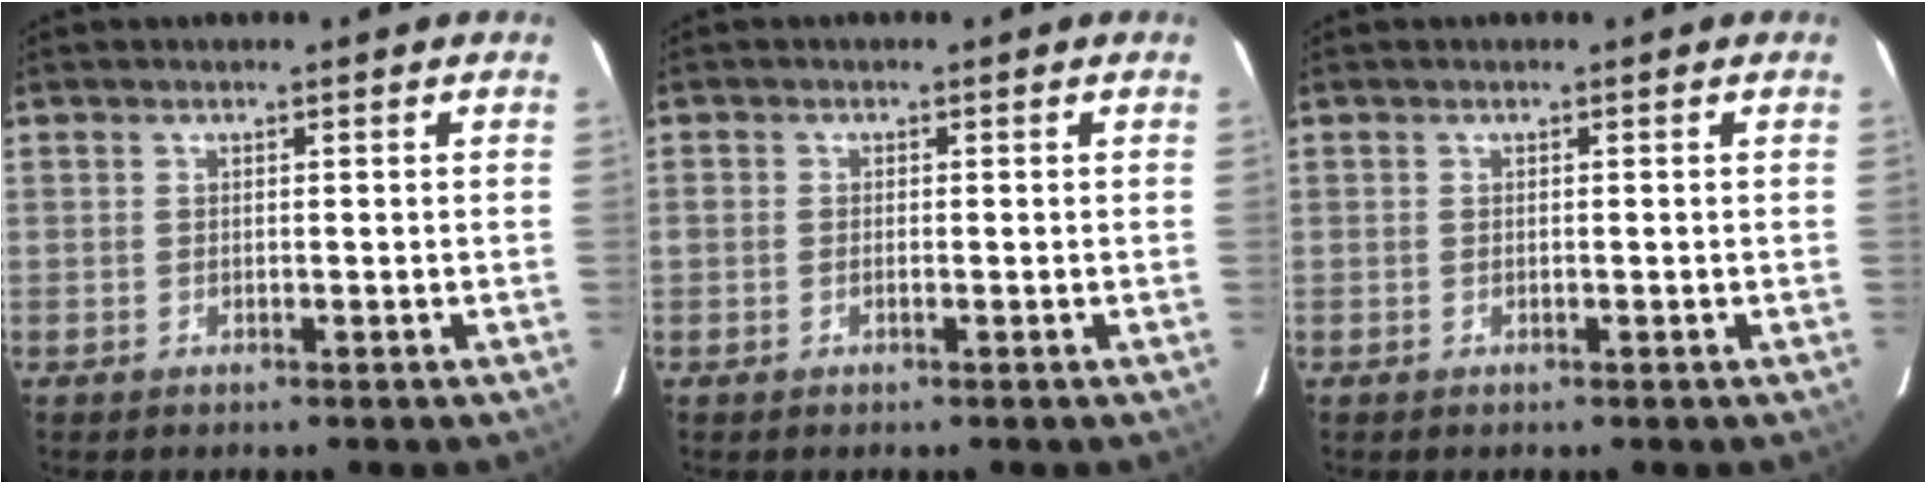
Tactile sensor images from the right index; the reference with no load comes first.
{"total": 1.2, "force": [-0.3, 0.8, 0.8], "torque": [-0.020, 0.003, -0.004]}
{"total": 0.0}